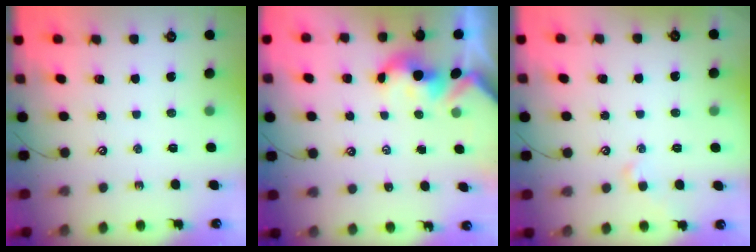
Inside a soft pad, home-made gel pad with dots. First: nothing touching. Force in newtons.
{"total": 1.9, "press": 1.9, "slide": 0.1}
{"total": 1.9, "press": 1.8, "slide": 0.4}